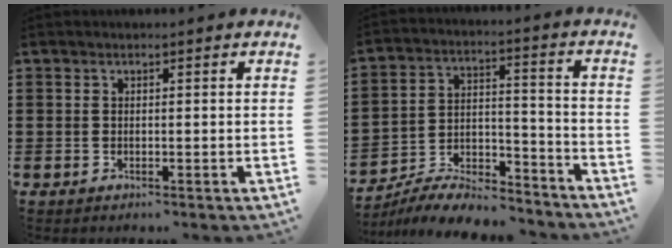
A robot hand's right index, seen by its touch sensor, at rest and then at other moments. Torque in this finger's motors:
{"motor_torque": [0.64, -0.37, 0.43, 0.10]}